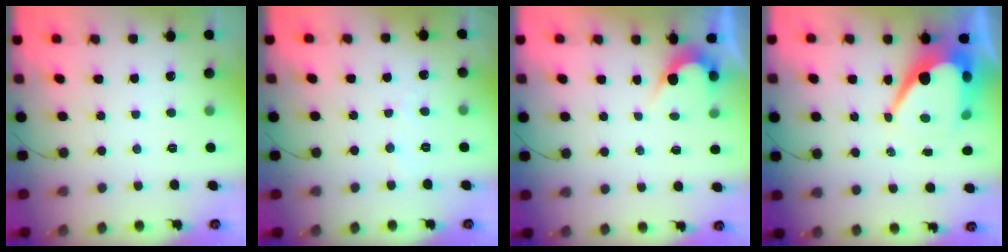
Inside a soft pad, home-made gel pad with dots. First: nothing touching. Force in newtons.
{"total": 2.3, "press": 2.3, "slide": 0.2}
{"total": 2.6, "press": 2.6, "slide": 0.1}
{"total": 13.7, "press": 13.6, "slide": 1.2}